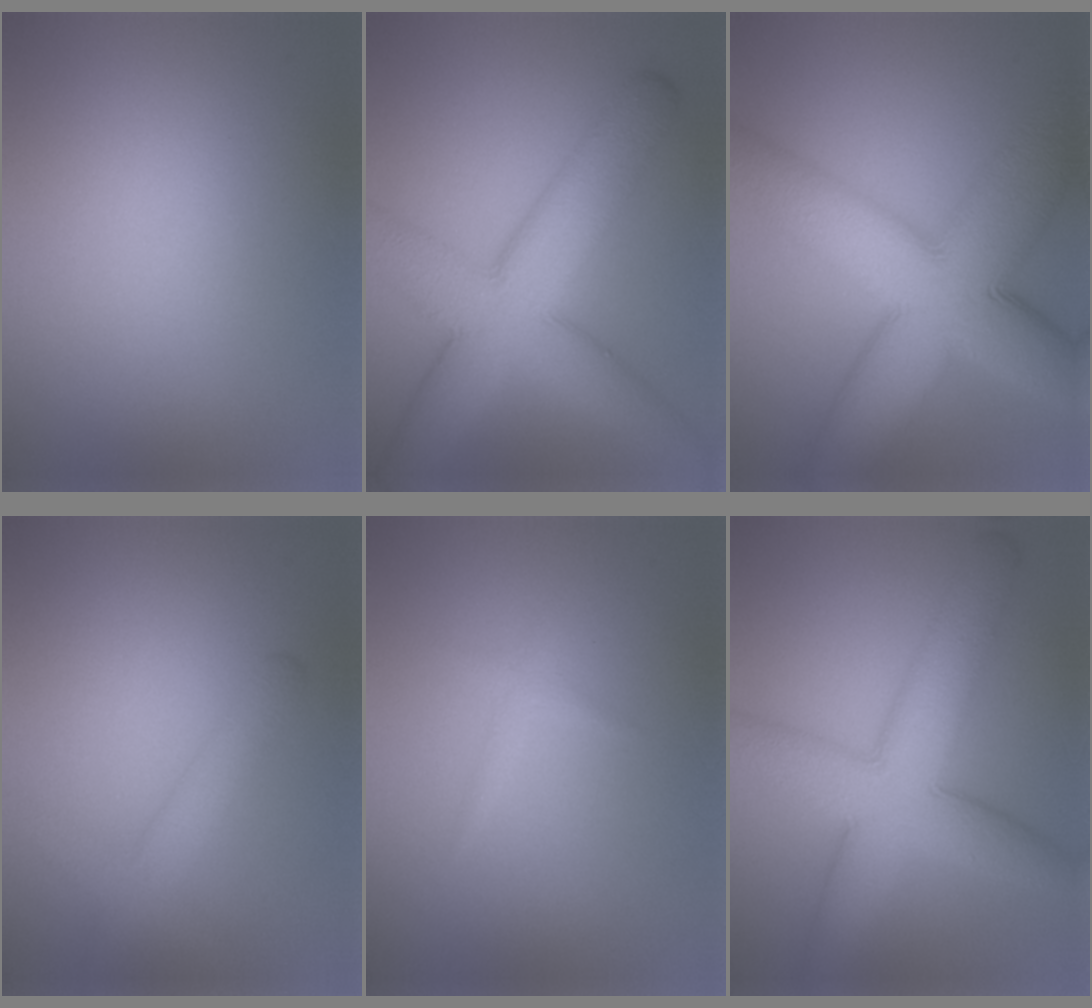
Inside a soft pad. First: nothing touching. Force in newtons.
{"total": 9.9, "press": 9.9, "slide": 0.4}
{"total": 14.5, "press": 14.5, "slide": 0.3}
{"total": 3.1, "press": 3.1, "slide": 0.2}
{"total": 0.8, "press": 0.8, "slide": 0.0}
{"total": 8.8, "press": 8.8, "slide": 0.2}